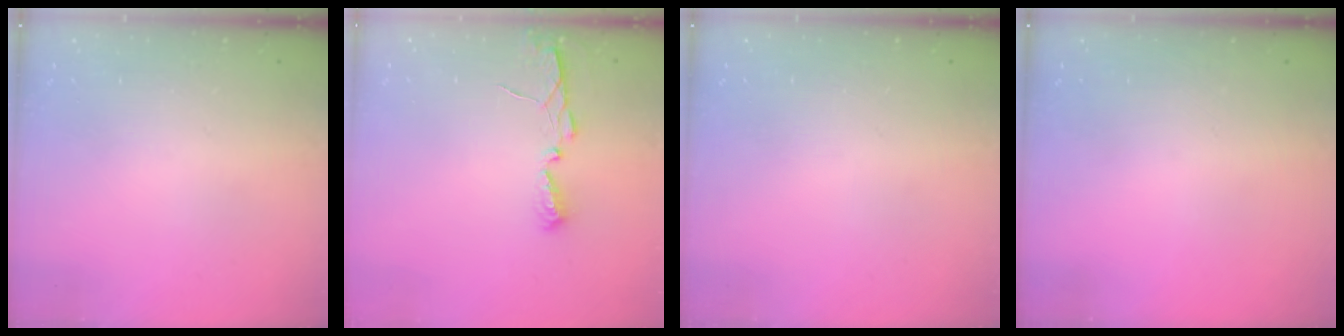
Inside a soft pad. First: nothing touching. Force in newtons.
{"total": 4.9, "press": 4.9, "slide": 0.3}
{"total": 0.0}
{"total": 0.0}